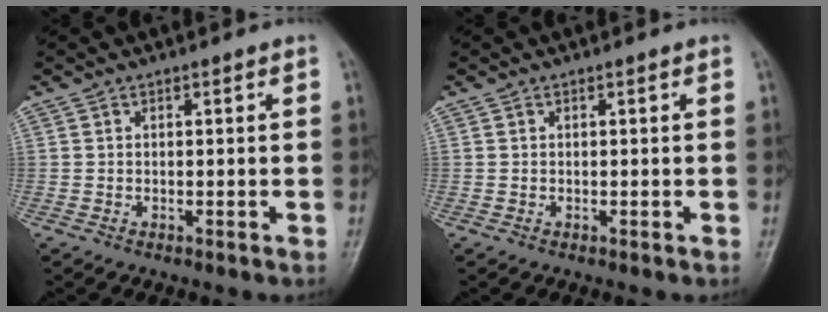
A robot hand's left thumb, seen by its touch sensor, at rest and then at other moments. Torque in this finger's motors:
{"motor_torque": [0.04, 0.05, -0.07, -0.06, 0.00]}